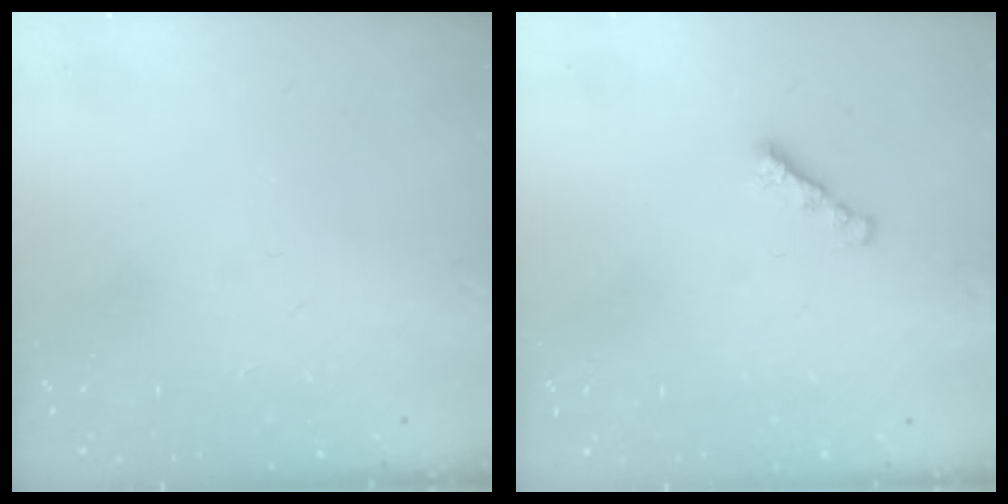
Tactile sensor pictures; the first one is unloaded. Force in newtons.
{"total": 1.7, "press": 1.6, "slide": 0.5}